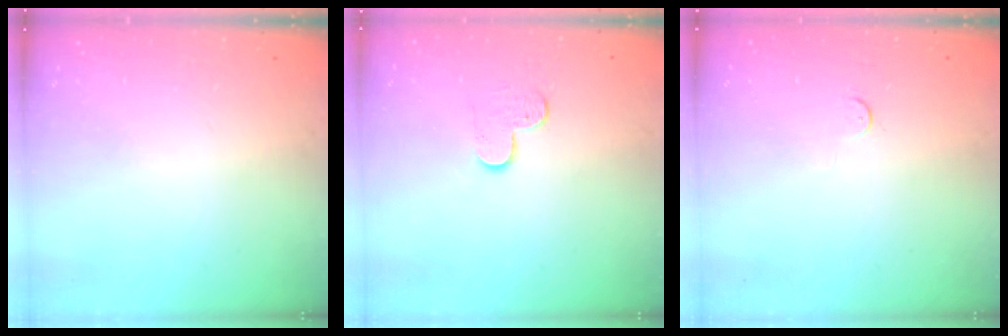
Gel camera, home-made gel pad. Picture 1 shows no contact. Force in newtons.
{"total": 3.8, "press": 3.8, "slide": 0.4}
{"total": 2.8, "press": 2.8, "slide": 0.4}